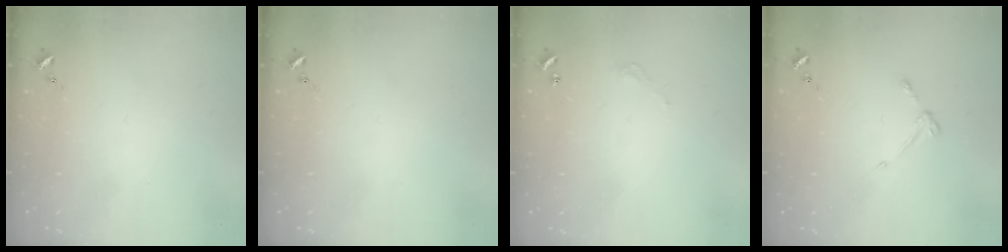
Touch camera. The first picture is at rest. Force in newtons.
{"total": 0.0}
{"total": 2.7, "press": 2.7, "slide": 0.2}
{"total": 3.7, "press": 3.7, "slide": 0.5}